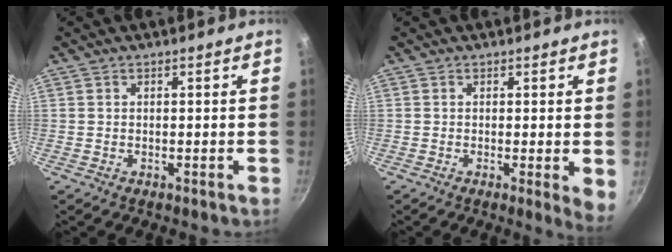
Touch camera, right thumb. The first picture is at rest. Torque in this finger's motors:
{"motor_torque": [-0.22, 0.38, -0.32, -0.01, -0.04]}